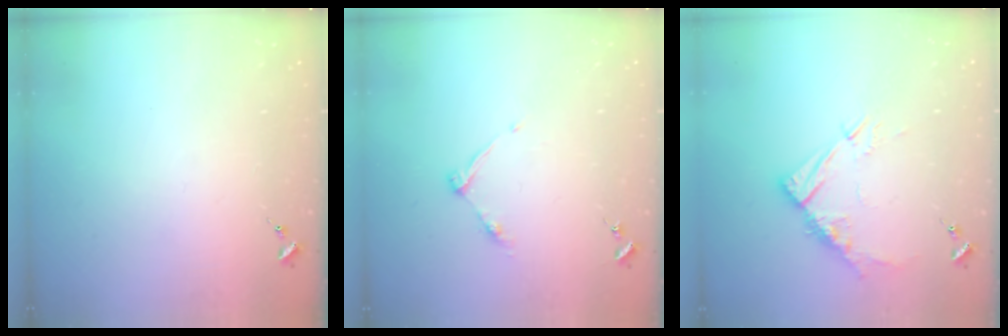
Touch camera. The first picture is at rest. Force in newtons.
{"total": 6.0, "press": 6.0, "slide": 0.7}
{"total": 10.7, "press": 10.7, "slide": 0.9}